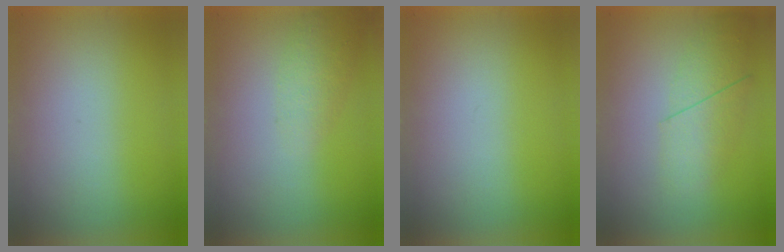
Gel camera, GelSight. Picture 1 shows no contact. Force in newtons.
{"total": 2.0}
{"total": 0.0}
{"total": 2.2}